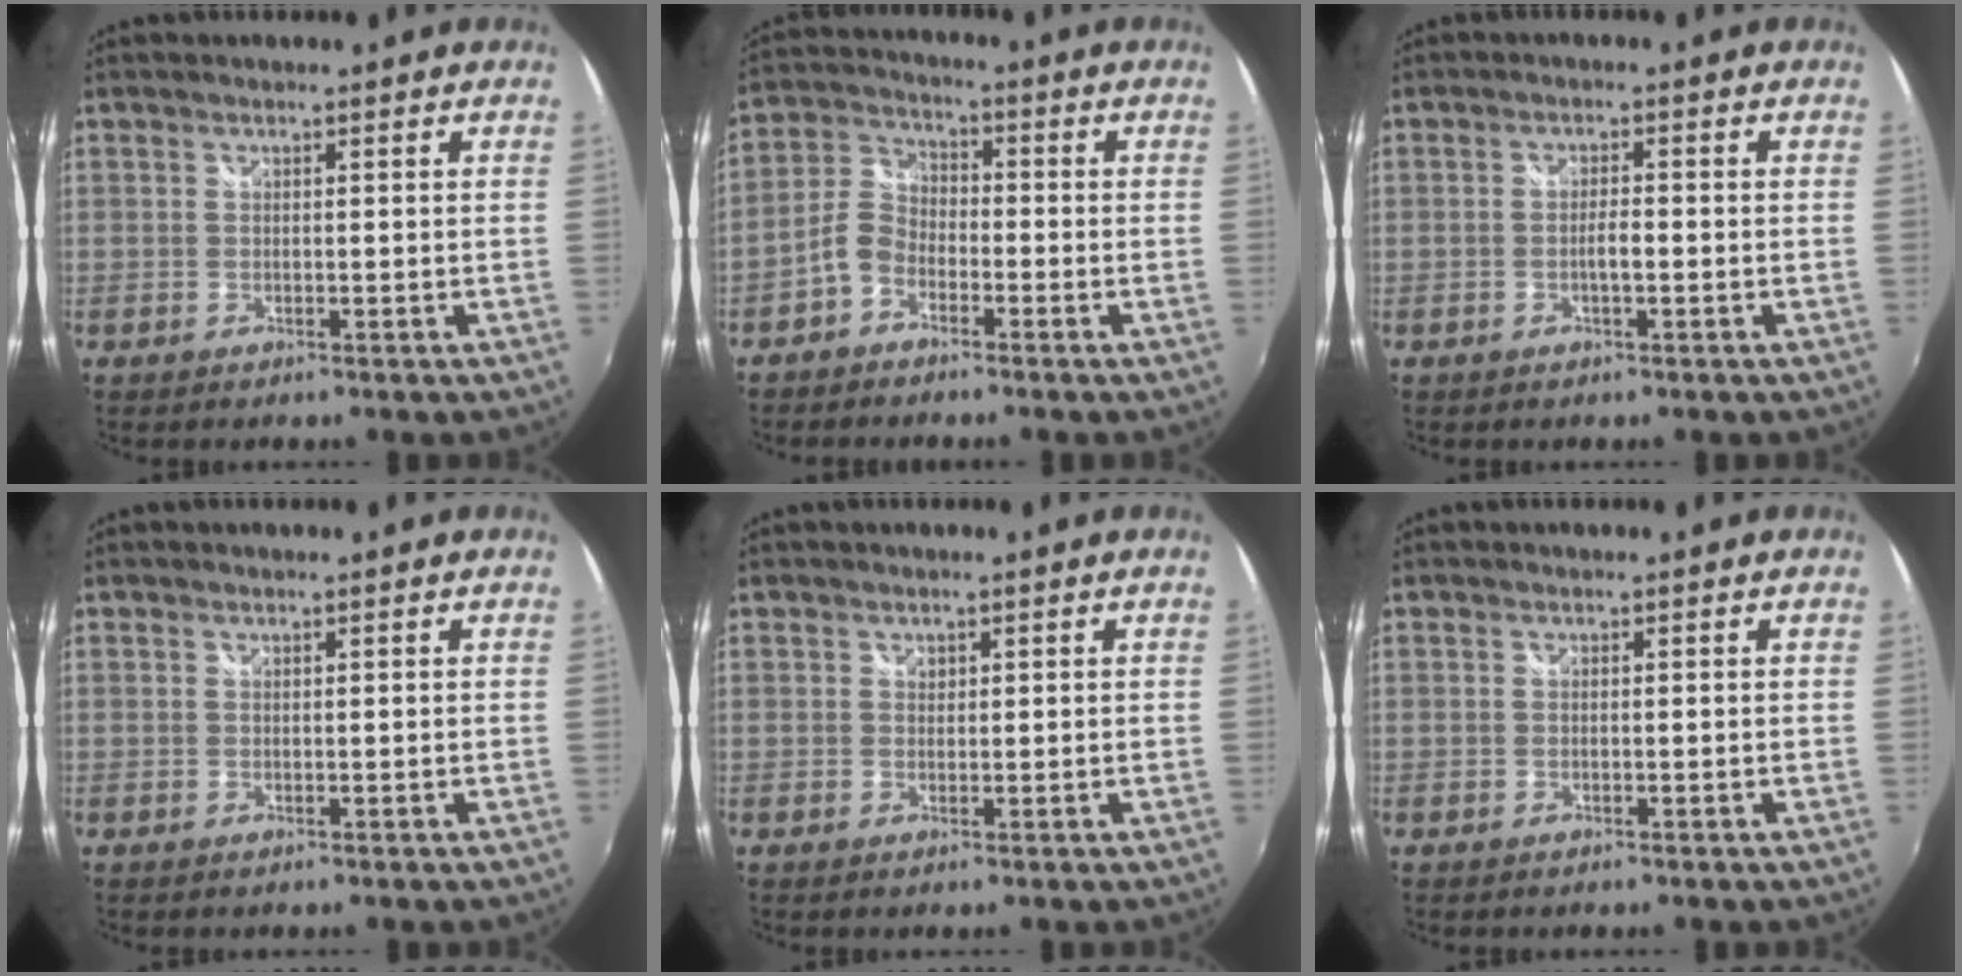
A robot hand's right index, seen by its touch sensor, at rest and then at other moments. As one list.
[{"total": 5.4, "force": [-3.2, 3.4, 2.6], "torque": [-0.058, 0.018, -0.069]}, {"total": 2.2, "force": [-0.7, 0.3, 2.1], "torque": [-0.038, 0.001, -0.014]}, {"total": 0.0}, {"total": 0.8, "force": [0.5, 0.6, 0.2], "torque": [-0.001, 0.002, 0.007]}, {"total": 0.0}]